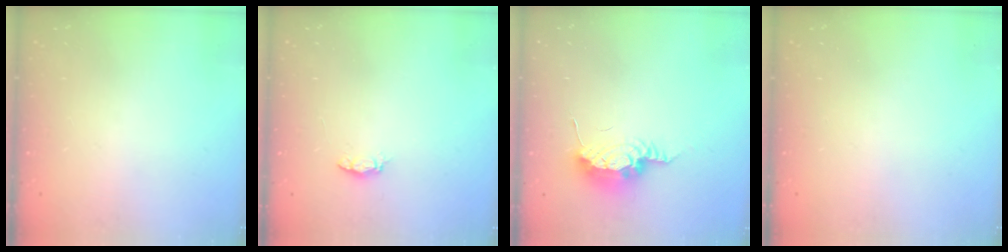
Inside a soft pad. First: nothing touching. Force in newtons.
{"total": 2.5, "press": 2.5, "slide": 0.4}
{"total": 8.5, "press": 8.3, "slide": 1.6}
{"total": 0.0}